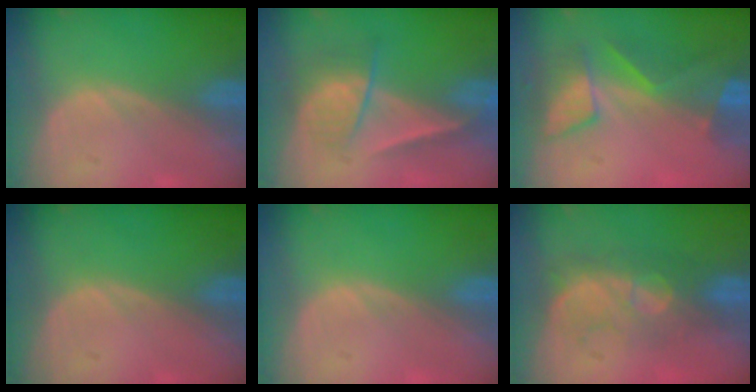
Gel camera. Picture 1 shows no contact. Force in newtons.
{"total": 7.2, "press": 6.1, "slide": 3.9}
{"total": 8.5, "press": 7.3, "slide": 4.3}
{"total": 0.0}
{"total": 0.0}
{"total": 7.8, "press": 7.2, "slide": 3.1}